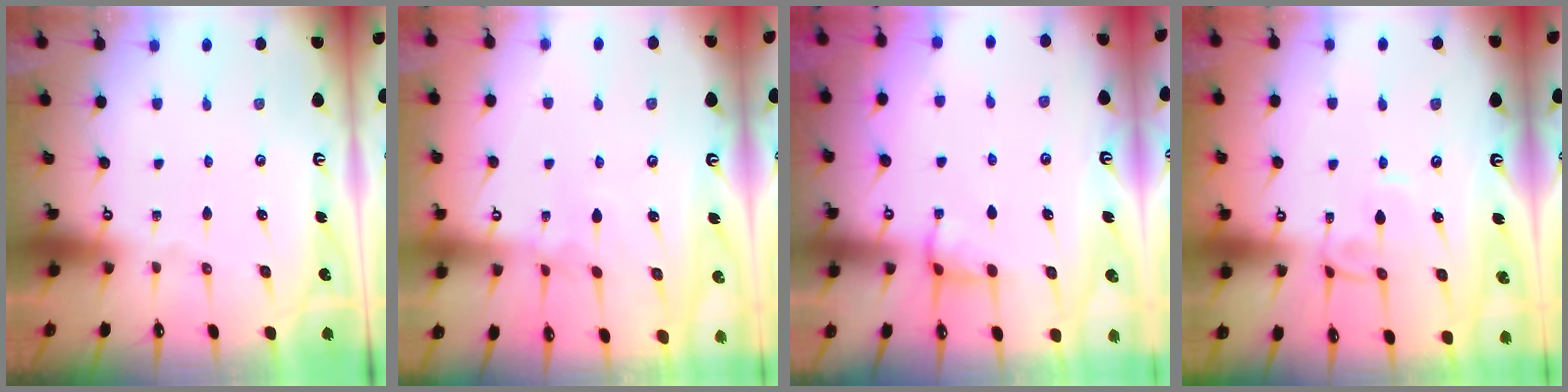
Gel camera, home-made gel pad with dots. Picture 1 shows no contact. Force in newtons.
{"total": 2.9, "press": 2.9, "slide": 0.2}
{"total": 2.0, "press": 1.9, "slide": 0.7}
{"total": 2.1, "press": 2.0, "slide": 0.4}